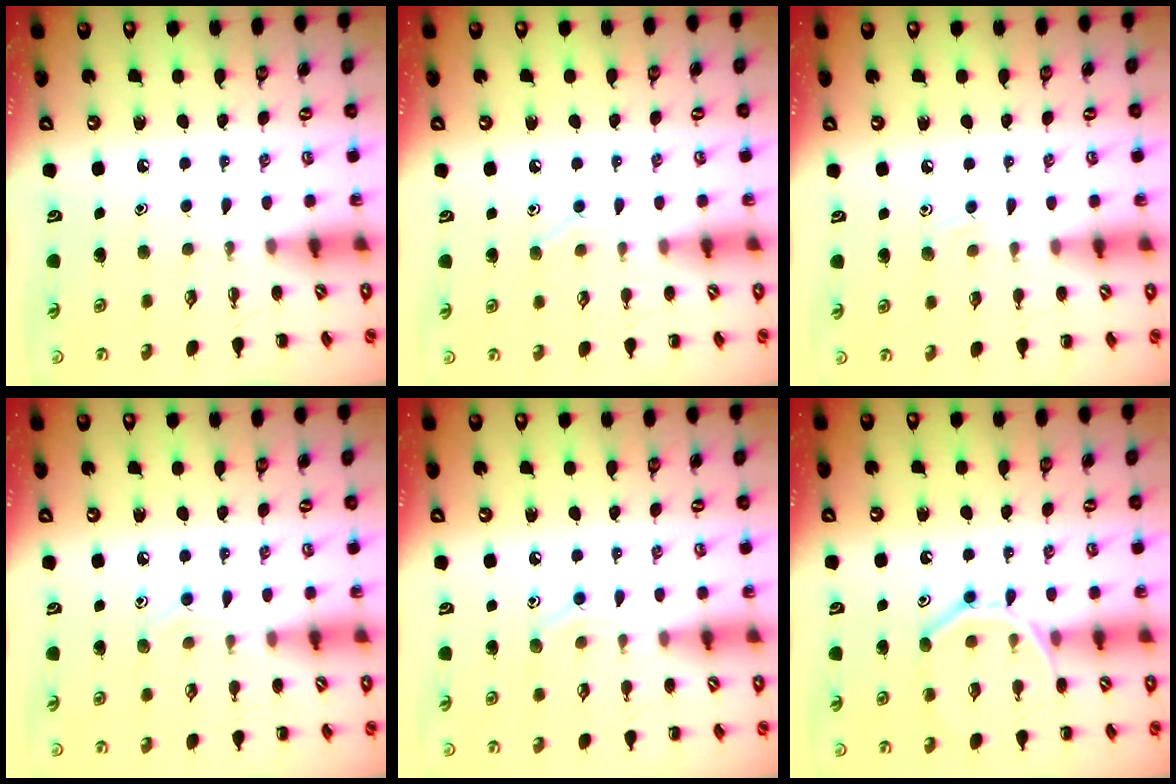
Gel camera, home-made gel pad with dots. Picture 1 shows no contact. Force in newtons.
{"total": 5.2, "press": 5.0, "slide": 1.4}
{"total": 5.3, "press": 5.1, "slide": 1.5}
{"total": 7.6, "press": 7.2, "slide": 2.6}
{"total": 7.6, "press": 7.4, "slide": 1.9}
{"total": 13.0, "press": 12.9, "slide": 1.1}